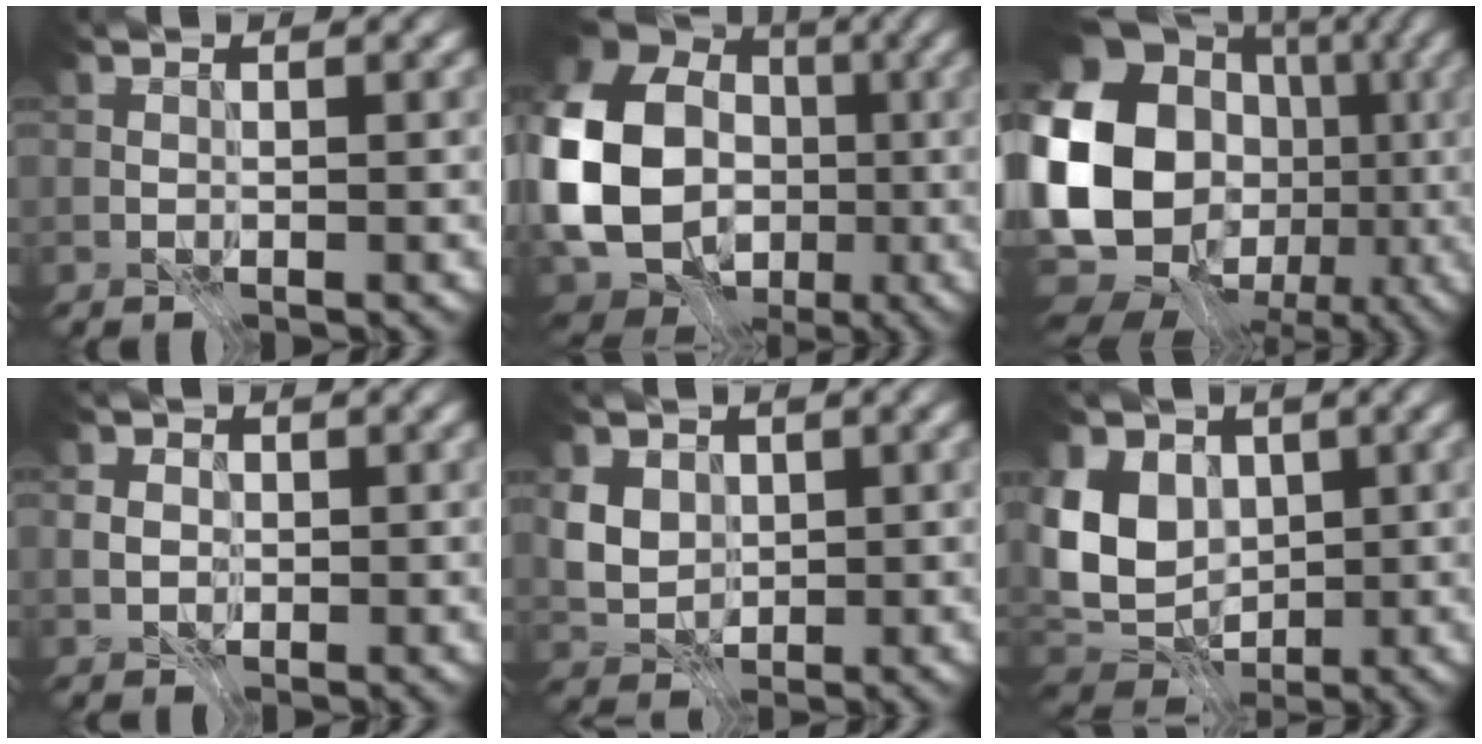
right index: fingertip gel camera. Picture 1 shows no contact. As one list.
[{"total": 18.2, "force": [-2.1, 15.8, 8.9], "torque": [-0.211, -0.014, -0.054]}, {"total": 20.4, "force": [-2.3, 16.3, 12.0], "torque": [-0.224, -0.012, -0.069]}, {"total": 1.6, "force": [-0.4, 1.5, 0.6], "torque": [-0.011, 0.000, -0.011]}, {"total": 4.1, "force": [0.7, 3.4, 2.2], "torque": [-0.045, 0.003, 0.014]}, {"total": 8.6, "force": [0.7, 6.8, 5.2], "torque": [-0.112, 0.000, 0.003]}]